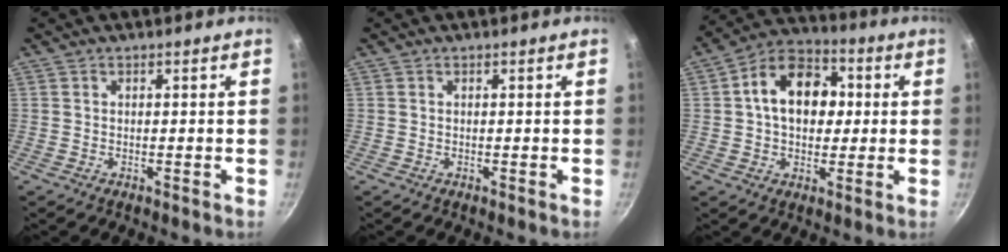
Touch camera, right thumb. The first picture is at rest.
{"total": 0.0}
{"total": 13.9, "force": [1.8, 10.0, 9.5], "torque": [-0.111, 0.022, 0.011]}